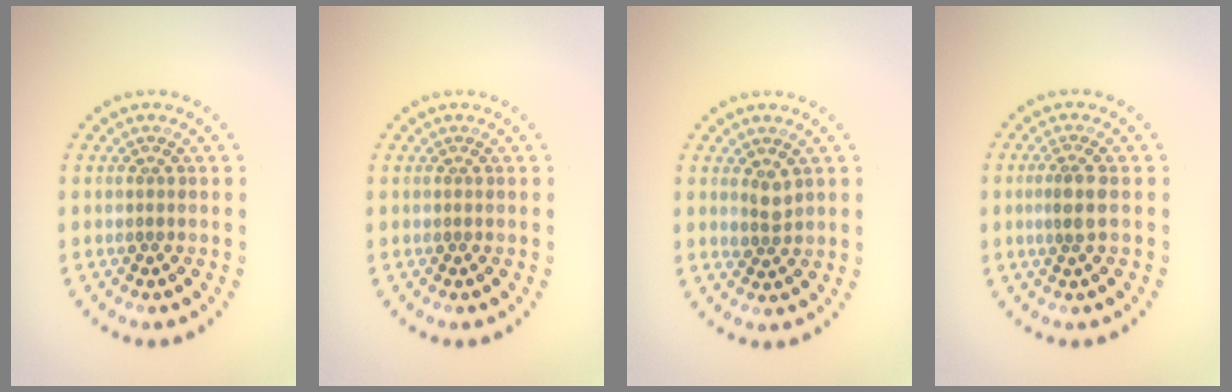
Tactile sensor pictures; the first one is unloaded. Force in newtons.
{"total": 0.0}
{"total": 1.5, "press": 1.2, "slide": 0.9}
{"total": 2.1, "press": 1.7, "slide": 1.2}